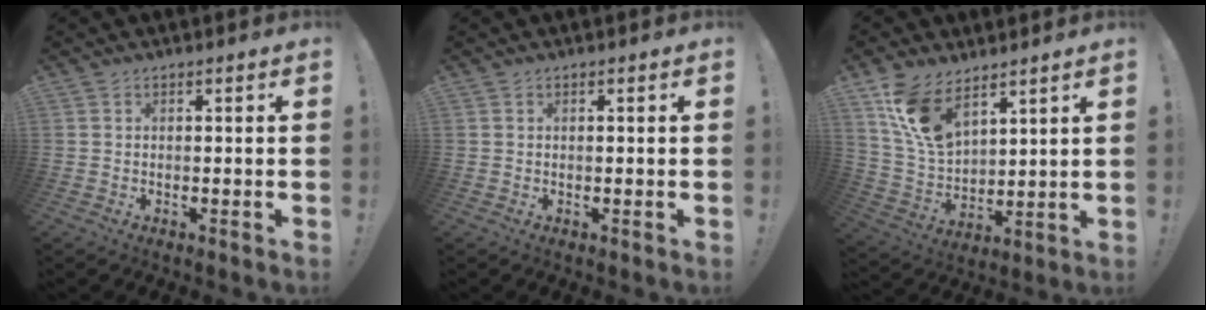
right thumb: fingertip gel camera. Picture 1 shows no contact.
{"total": 0.0}
{"total": 13.4, "force": [9.1, 6.8, 7.2], "torque": [-0.136, -0.049, 0.179]}